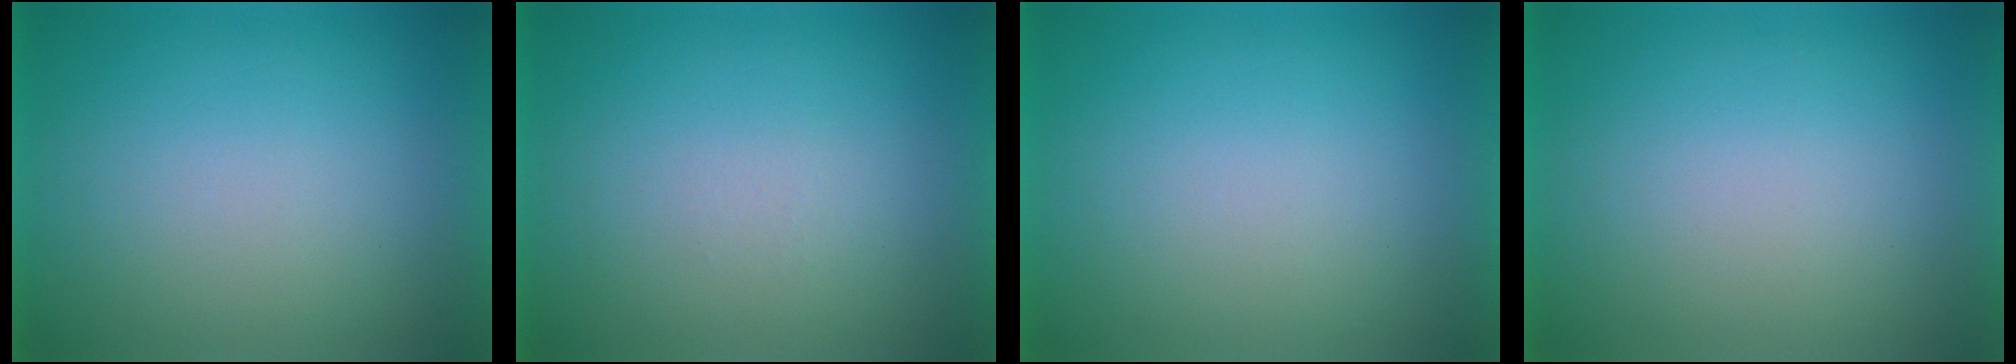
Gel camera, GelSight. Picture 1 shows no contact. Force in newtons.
{"total": 1.4}
{"total": 0.0}
{"total": 0.0}